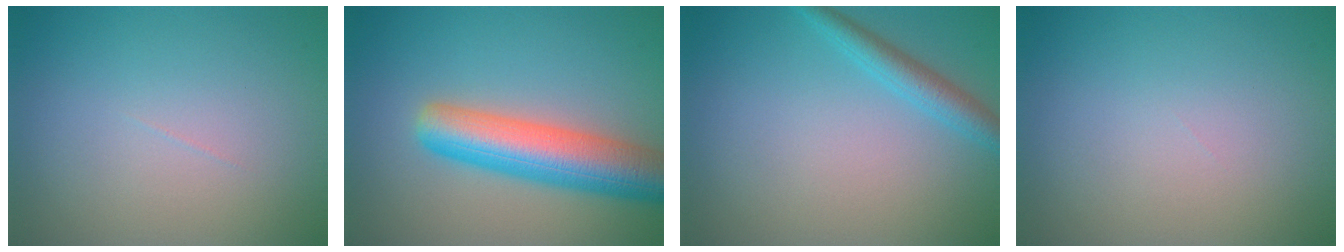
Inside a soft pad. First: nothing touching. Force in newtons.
{"total": 7.8, "press": 7.8, "slide": 0.2}
{"total": 2.4, "press": 2.4, "slide": 0.1}
{"total": 0.0}